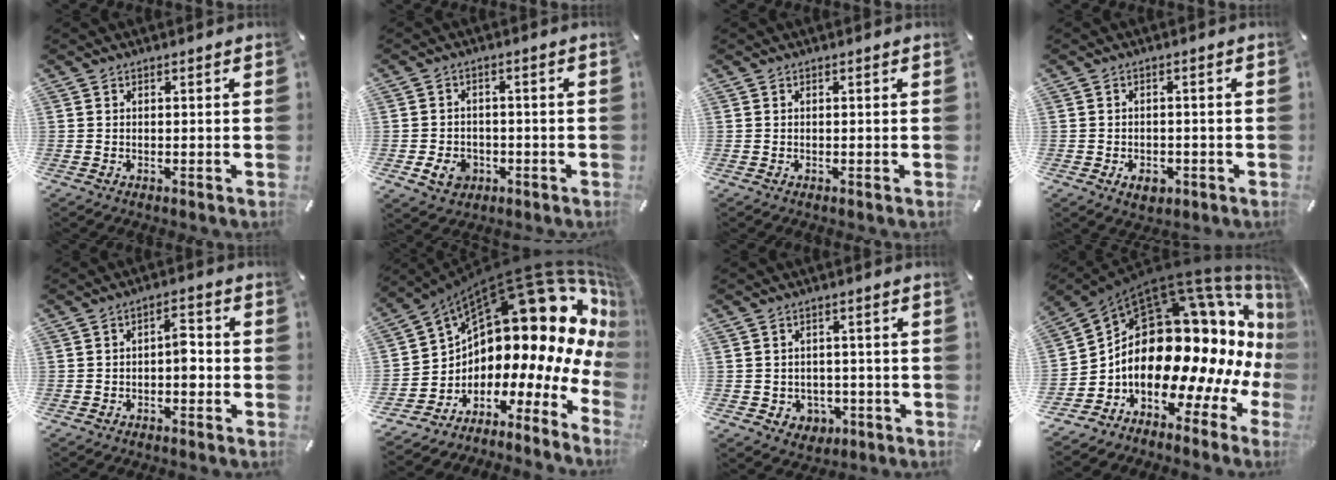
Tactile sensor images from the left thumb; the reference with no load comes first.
{"total": 5.9, "force": [-2.0, 4.9, 2.7], "torque": [-0.056, 0.004, -0.038]}
{"total": 0.0}
{"total": 3.9, "force": [-1.7, 2.7, 2.3], "torque": [-0.046, 0.005, -0.030]}
{"total": 4.7, "force": [-1.3, 2.6, 3.8], "torque": [-0.068, 0.016, -0.024]}
{"total": 19.8, "force": [11.2, 10.5, 12.4], "torque": [-0.152, -0.150, 0.216]}
{"total": 4.4, "force": [-0.4, 4.3, 1.1], "torque": [-0.016, 0.004, -0.007]}
{"total": 23.5, "force": [3.6, 14.5, 18.2], "torque": [-0.290, -0.083, 0.093]}